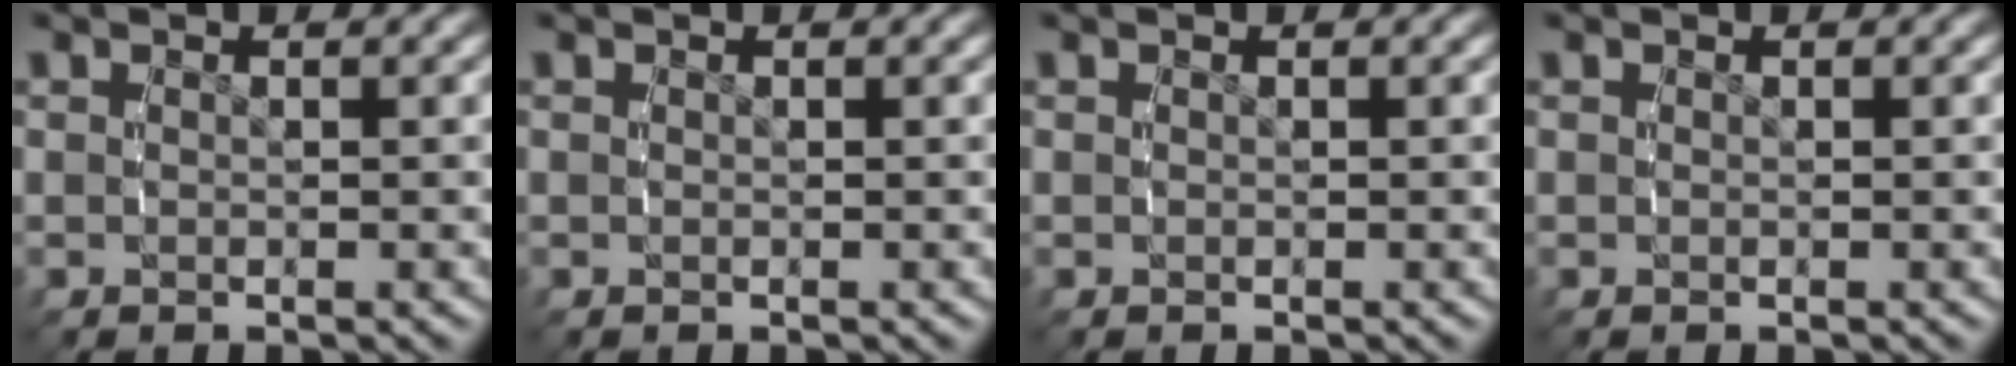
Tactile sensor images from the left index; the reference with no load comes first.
{"total": 0.0}
{"total": 0.0}
{"total": 0.0}